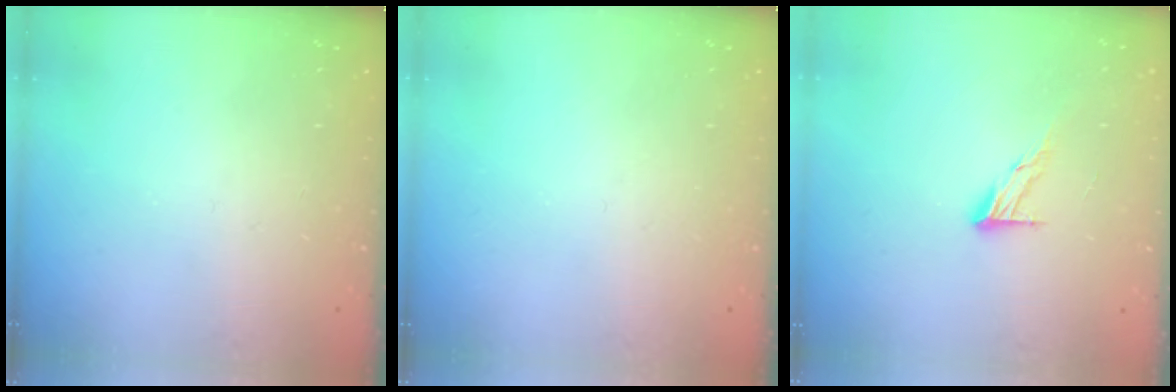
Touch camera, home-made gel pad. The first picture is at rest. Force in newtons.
{"total": 0.0}
{"total": 7.3, "press": 7.3, "slide": 0.4}